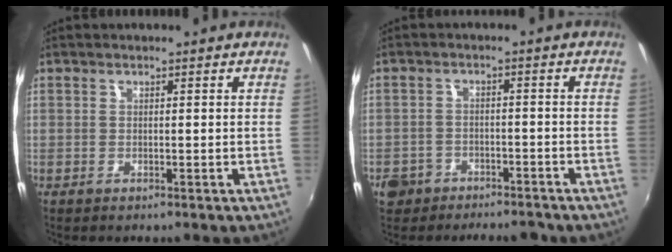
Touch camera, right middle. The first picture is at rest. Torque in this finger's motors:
{"motor_torque": [-0.11, -0.41, 0.04, 0.01]}